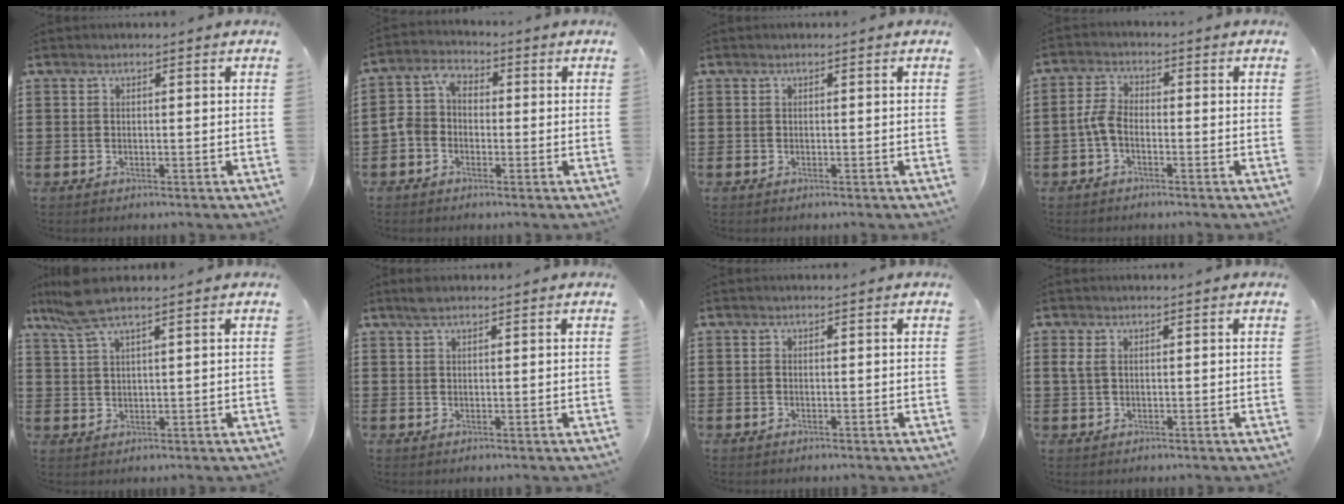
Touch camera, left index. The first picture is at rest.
{"total": 4.4, "force": [-1.5, 3.4, 2.4], "torque": [-0.072, 0.010, -0.039]}
{"total": 0.0}
{"total": 3.6, "force": [-1.4, 1.8, 2.7], "torque": [-0.070, 0.003, -0.032]}
{"total": 5.5, "force": [4.0, 0.5, 3.7], "torque": [-0.089, -0.003, 0.071]}
{"total": 1.8, "force": [1.3, 0.5, 1.1], "torque": [-0.023, 0.003, 0.024]}
{"total": 0.0}
{"total": 1.8, "force": [0.4, 1.1, 1.3], "torque": [-0.036, 0.004, 0.005]}